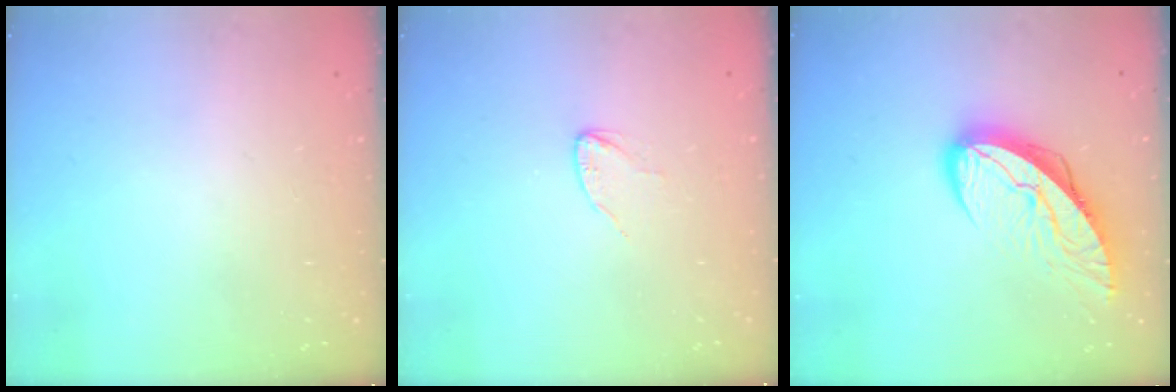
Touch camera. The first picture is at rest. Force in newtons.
{"total": 2.3, "press": 2.3, "slide": 0.2}
{"total": 11.7, "press": 11.6, "slide": 1.3}